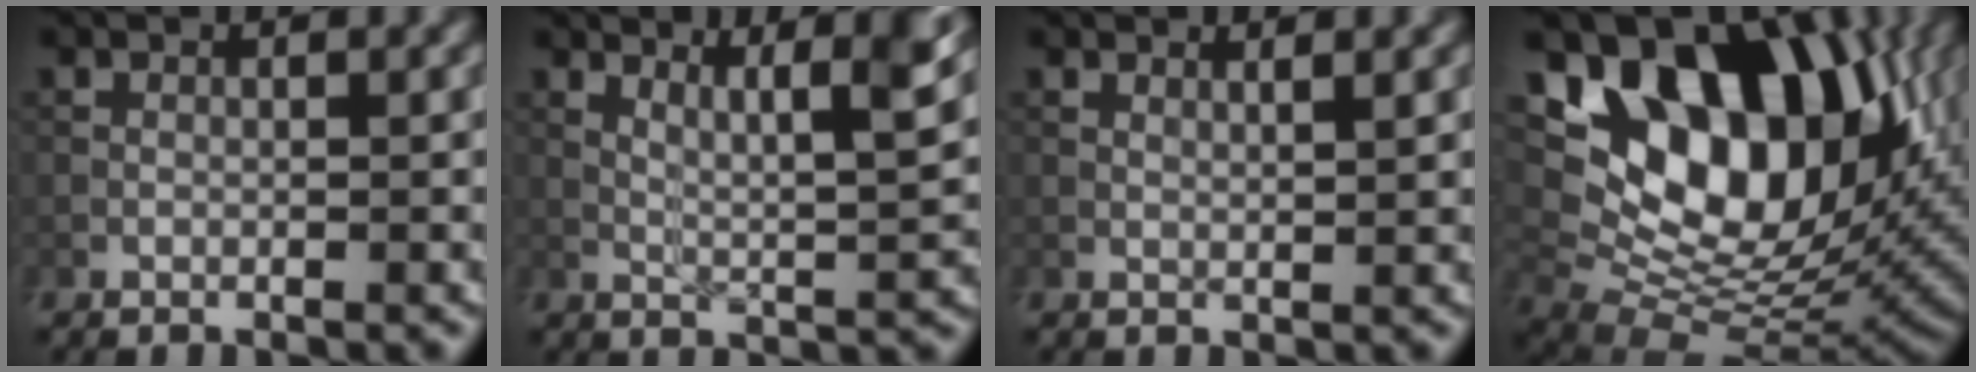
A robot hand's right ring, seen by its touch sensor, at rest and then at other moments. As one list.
[{"total": 5.5, "force": [2.7, 0.8, 4.7], "torque": [-0.074, -0.002, 0.051]}, {"total": 1.3, "force": [1.0, 0.3, 0.8], "torque": [-0.011, -0.001, 0.010]}, {"total": 15.8, "force": [6.3, 9.3, 11.0], "torque": [-0.178, 0.023, 0.113]}]